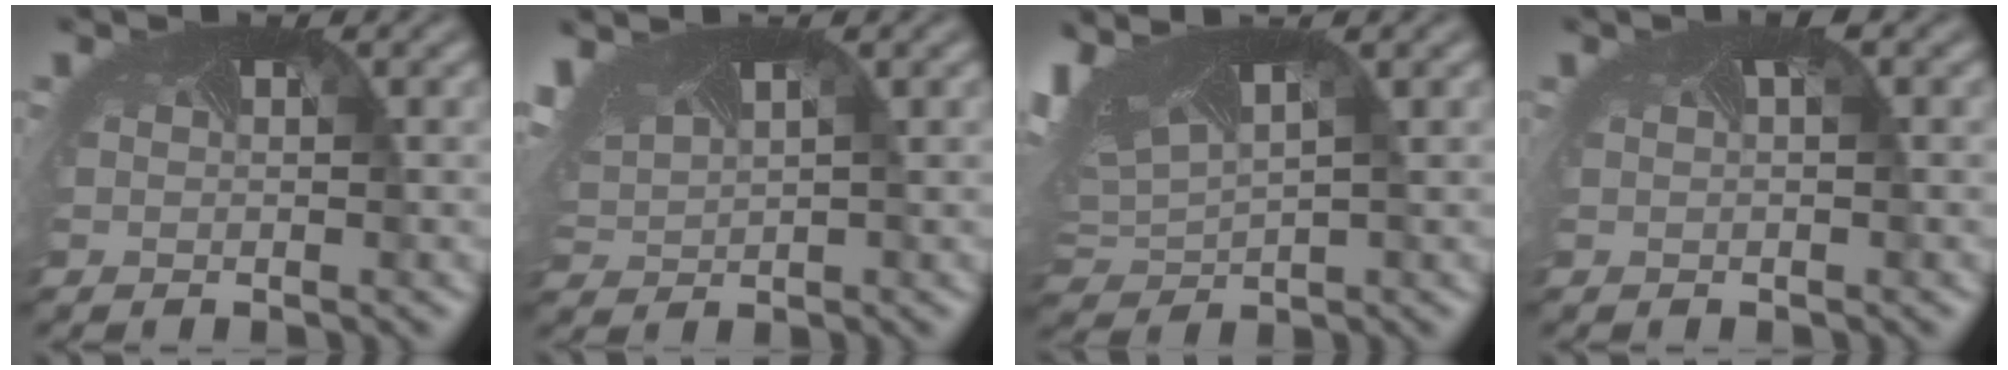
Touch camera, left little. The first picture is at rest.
{"total": 5.7, "force": [2.9, 2.9, 3.9], "torque": [-0.104, 0.019, 0.059]}
{"total": 9.1, "force": [3.8, 4.1, 7.2], "torque": [-0.148, 0.021, 0.070]}
{"total": 1.3, "force": [0.4, 0.4, 1.2], "torque": [-0.018, 0.006, 0.007]}